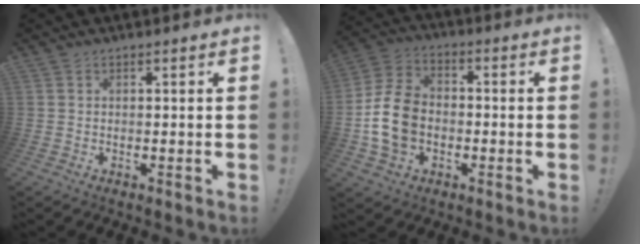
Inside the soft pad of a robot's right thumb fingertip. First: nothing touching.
{"total": 13.6, "force": [-2.5, 10.3, 8.6], "torque": [-0.158, 0.020, -0.044]}